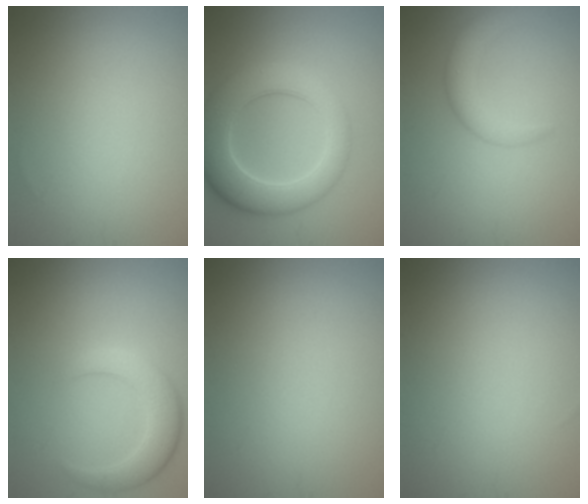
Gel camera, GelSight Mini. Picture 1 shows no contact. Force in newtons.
{"total": 7.6, "press": 7.6, "slide": 0.3}
{"total": 3.4, "press": 3.4, "slide": 0.3}
{"total": 4.3, "press": 4.3, "slide": 0.2}
{"total": 0.0}
{"total": 0.0}